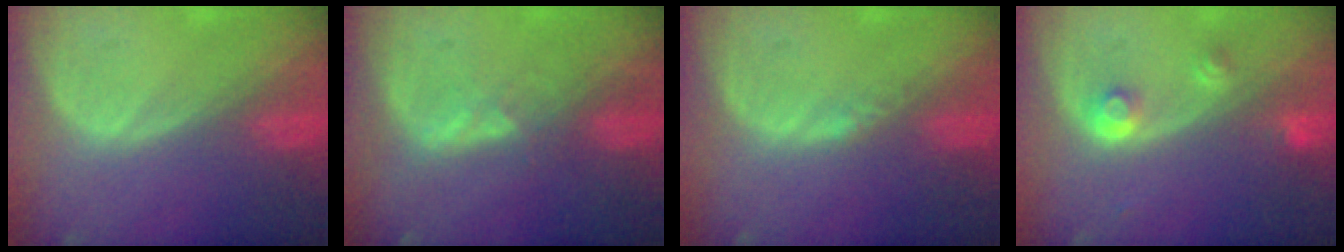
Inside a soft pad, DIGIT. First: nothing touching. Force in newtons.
{"total": 2.0, "press": 2.0, "slide": 0.3}
{"total": 1.0, "press": 0.8, "slide": 0.6}
{"total": 3.0, "press": 2.8, "slide": 1.1}